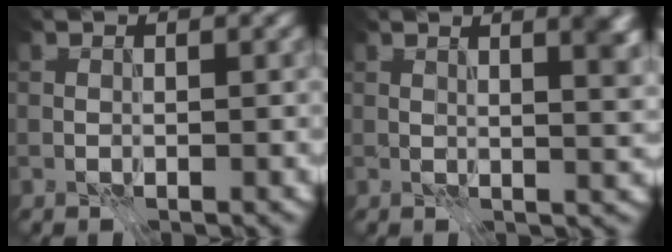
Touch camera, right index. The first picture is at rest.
{"total": 3.9, "force": [1.9, 0.8, 3.3], "torque": [-0.036, 0.002, 0.031]}